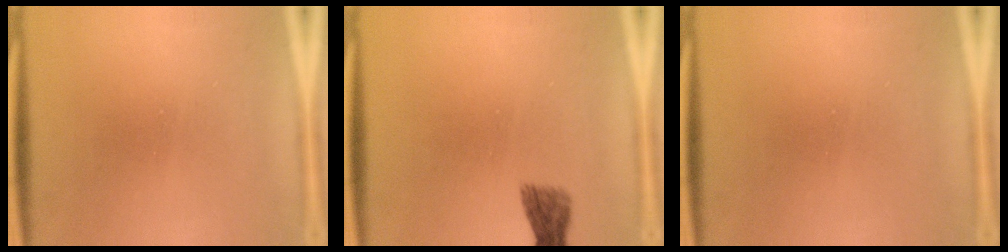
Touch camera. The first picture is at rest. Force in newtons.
{"total": 1.9}
{"total": 0.0}